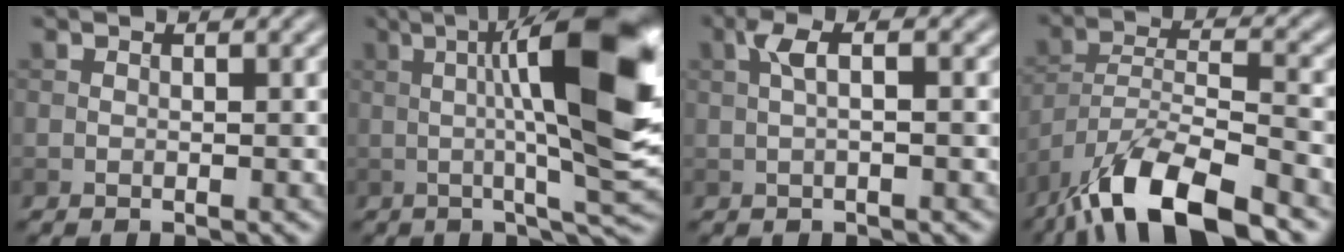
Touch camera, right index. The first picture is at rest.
{"total": 14.2, "force": [1.8, 2.7, 13.8], "torque": [-0.188, 0.009, 0.027]}
{"total": 2.3, "force": [0.3, 0.5, 2.2], "torque": [-0.045, 0.008, 0.005]}
{"total": 11.1, "force": [-8.3, 3.0, 6.8], "torque": [-0.110, 0.006, -0.158]}